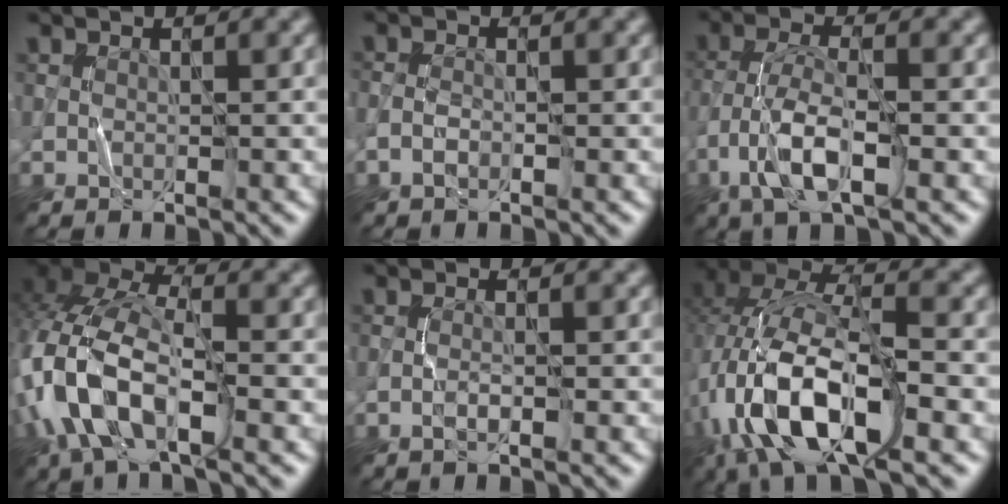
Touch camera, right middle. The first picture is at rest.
{"total": 0.9, "force": [-0.6, 0.3, 0.5], "torque": [-0.013, 0.002, -0.016]}
{"total": 5.4, "force": [-2.4, 1.7, 4.5], "torque": [-0.100, 0.001, -0.051]}
{"total": 10.6, "force": [-3.4, 5.3, 8.5], "torque": [-0.200, 0.005, -0.078]}
{"total": 0.6, "force": [-0.4, -0.2, 0.5], "torque": [-0.011, 0.000, -0.010]}
{"total": 12.9, "force": [-4.9, 4.9, 10.9], "torque": [-0.228, 0.009, -0.095]}